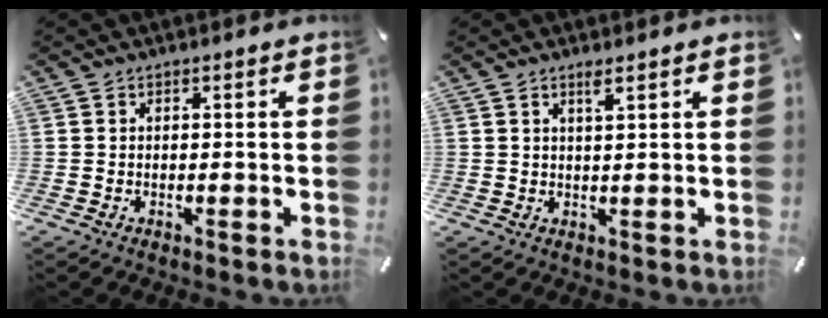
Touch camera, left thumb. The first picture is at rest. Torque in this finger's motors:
{"motor_torque": [0.46, 0.19, 0.16, -0.08, 0.07]}